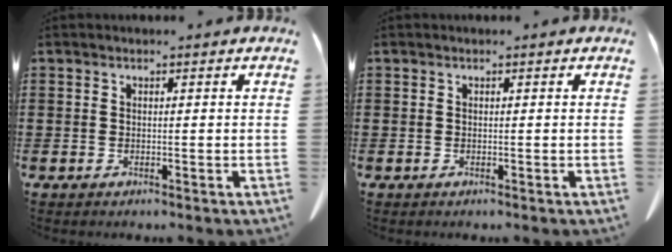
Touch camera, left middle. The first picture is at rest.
{"total": 0.0}